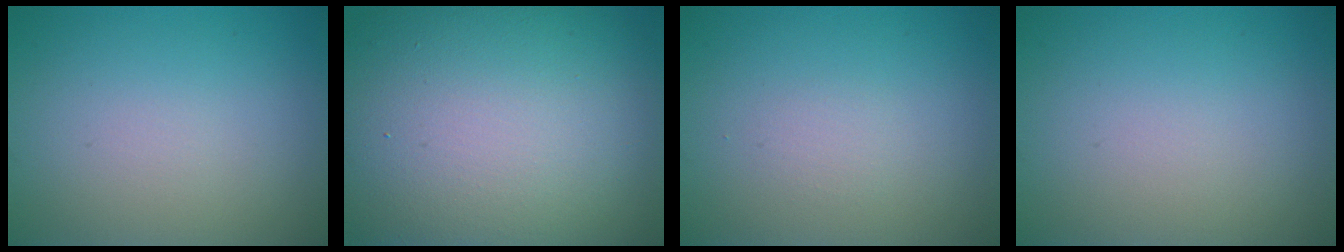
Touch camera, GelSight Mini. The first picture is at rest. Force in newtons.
{"total": 19.0, "press": 18.9, "slide": 1.1}
{"total": 0.7, "press": 0.7, "slide": 0.1}
{"total": 0.0}